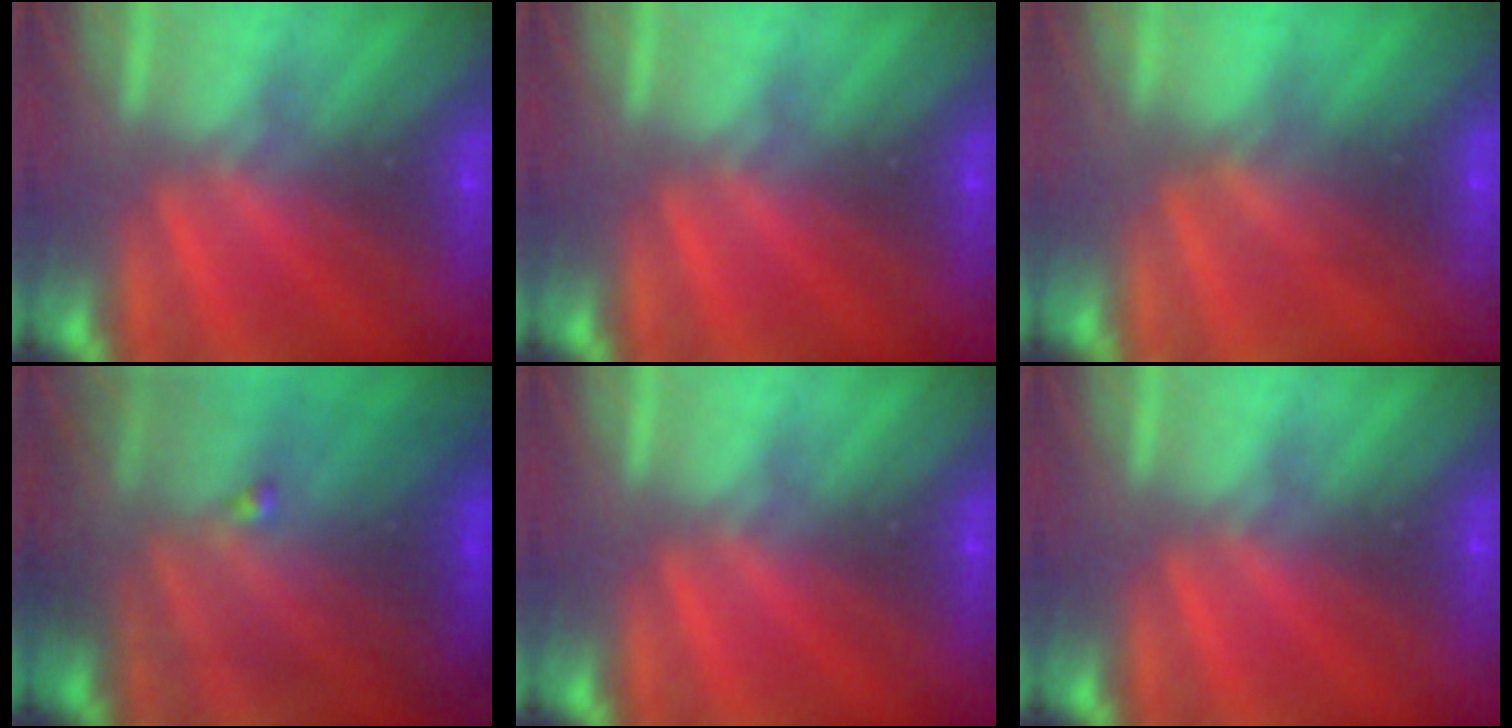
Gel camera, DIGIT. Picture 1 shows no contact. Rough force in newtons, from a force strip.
{"total": 0.0}
{"total": 2.7}
{"total": 7.2}
{"total": 0.0}
{"total": 0.0}